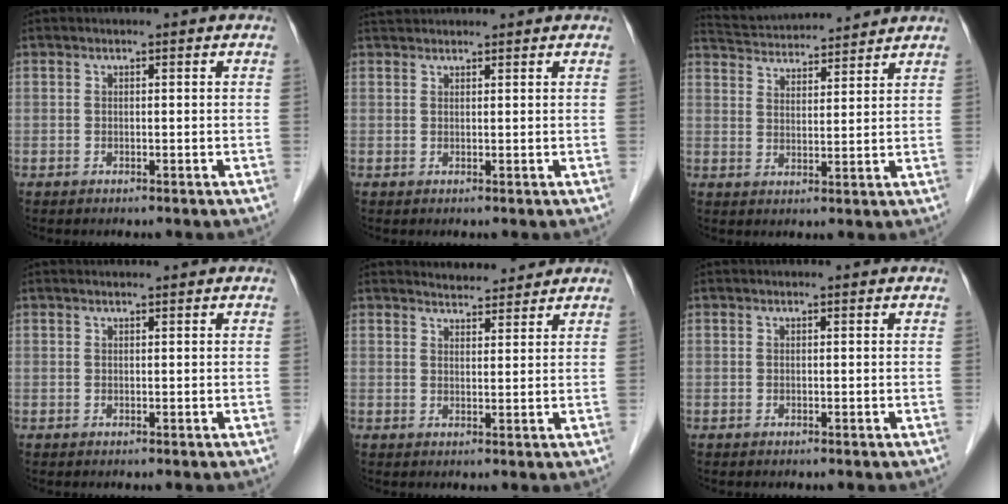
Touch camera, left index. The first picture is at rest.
{"total": 3.1, "force": [3.0, 0.5, 0.7], "torque": [-0.010, 0.032, 0.053]}
{"total": 12.0, "force": [11.5, 1.1, 3.2], "torque": [-0.067, 0.024, 0.183]}
{"total": 0.6, "force": [0.6, -0.1, 0.1], "torque": [-0.006, 0.004, 0.012]}
{"total": 4.2, "force": [4.1, 0.7, 0.2], "torque": [-0.009, 0.008, 0.059]}
{"total": 0.0}